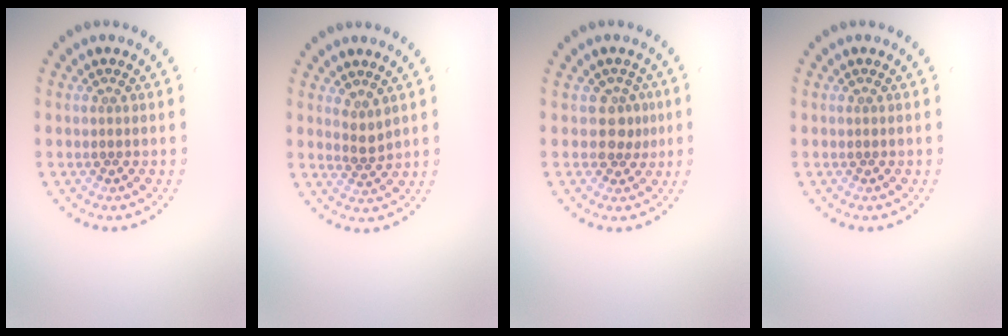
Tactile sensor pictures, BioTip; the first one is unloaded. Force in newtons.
{"total": 1.5, "press": 1.1, "slide": 1.1}
{"total": 1.9, "press": 1.6, "slide": 1.1}
{"total": 0.0}